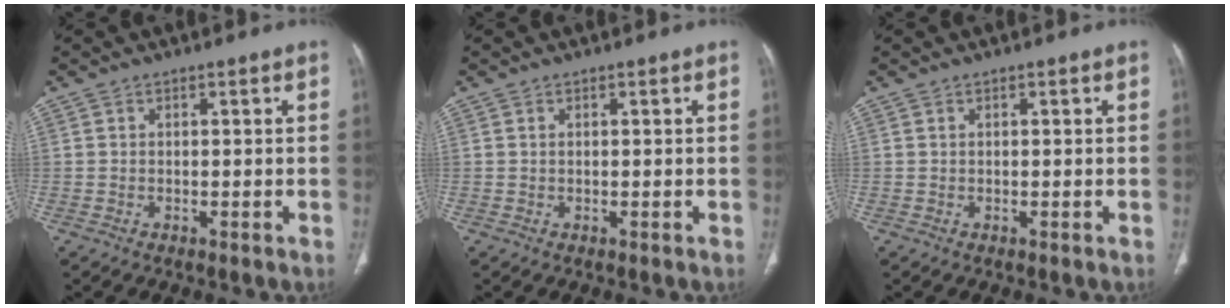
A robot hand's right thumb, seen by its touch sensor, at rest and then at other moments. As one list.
[{"total": 0.0}, {"total": 0.0}]